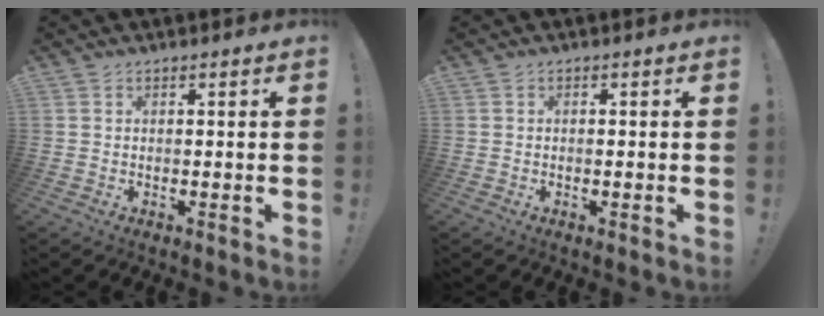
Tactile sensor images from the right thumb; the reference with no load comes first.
{"total": 0.5, "force": [-0.4, 0.0, 0.3], "torque": [-0.011, 0.003, -0.006]}